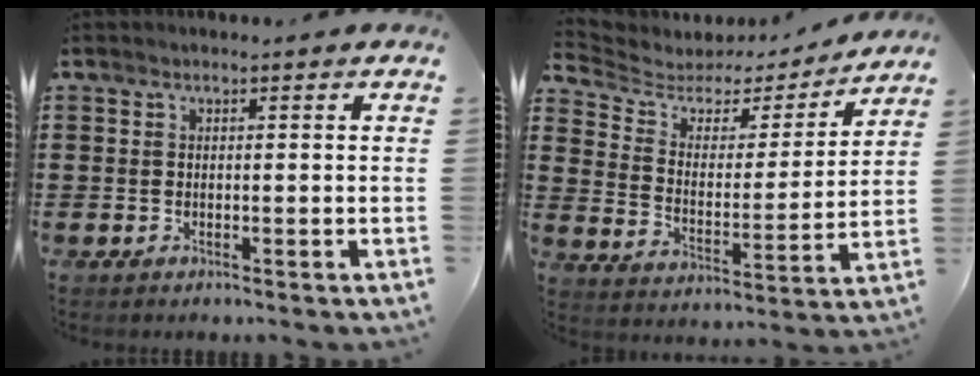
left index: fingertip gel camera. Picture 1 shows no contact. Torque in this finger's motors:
{"motor_torque": [1.06, -1.08, 0.14, 0.00]}